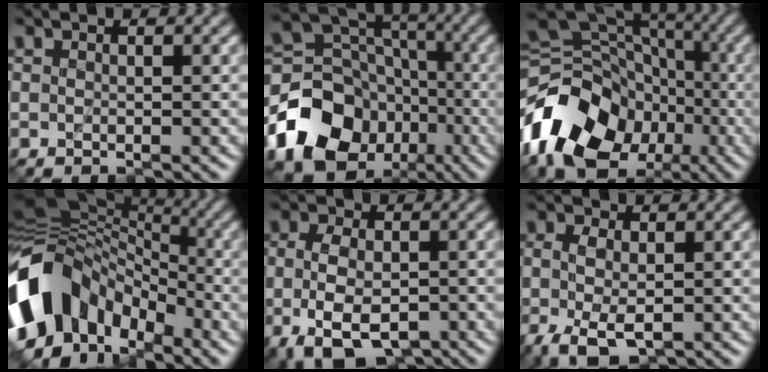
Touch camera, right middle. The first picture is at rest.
{"total": 15.1, "force": [-7.0, 12.3, 5.3], "torque": [-0.115, -0.028, -0.118]}
{"total": 14.3, "force": [-6.2, 10.8, 6.9], "torque": [-0.157, 0.000, -0.123]}
{"total": 13.5, "force": [-4.0, 10.0, 8.0], "torque": [-0.169, 0.005, -0.091]}
{"total": 7.5, "force": [-2.6, 4.9, 5.1], "torque": [-0.102, -0.020, -0.037]}
{"total": 4.8, "force": [-1.5, 2.9, 3.4], "torque": [-0.085, -0.009, -0.027]}